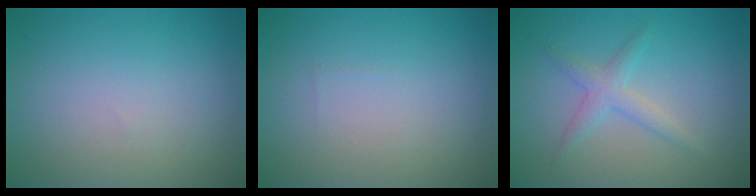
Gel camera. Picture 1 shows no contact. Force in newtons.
{"total": 0.0}
{"total": 2.1, "press": 2.1, "slide": 0.1}